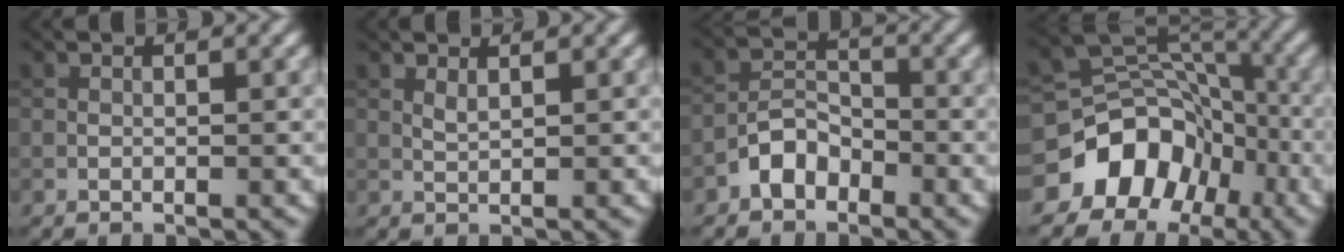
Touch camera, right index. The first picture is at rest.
{"total": 0.8, "force": [0.5, 0.1, 0.6], "torque": [-0.018, 0.001, 0.012]}
{"total": 2.9, "force": [-2.0, 1.7, 1.3], "torque": [-0.020, 0.014, -0.042]}
{"total": 8.1, "force": [-4.1, 6.2, 3.1], "torque": [-0.036, 0.009, -0.079]}